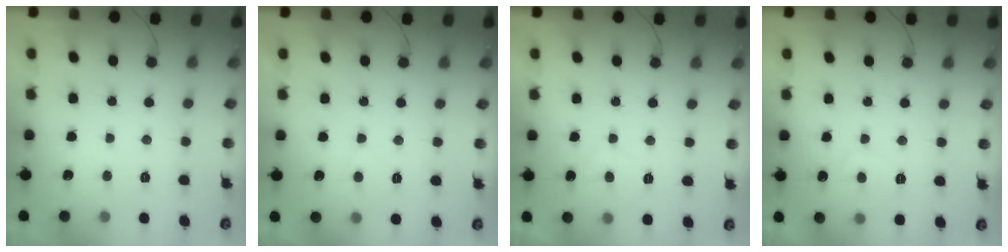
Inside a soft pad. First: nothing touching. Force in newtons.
{"total": 2.4, "press": 2.4, "slide": 0.4}
{"total": 2.0, "press": 1.9, "slide": 0.5}
{"total": 2.2, "press": 2.2, "slide": 0.6}